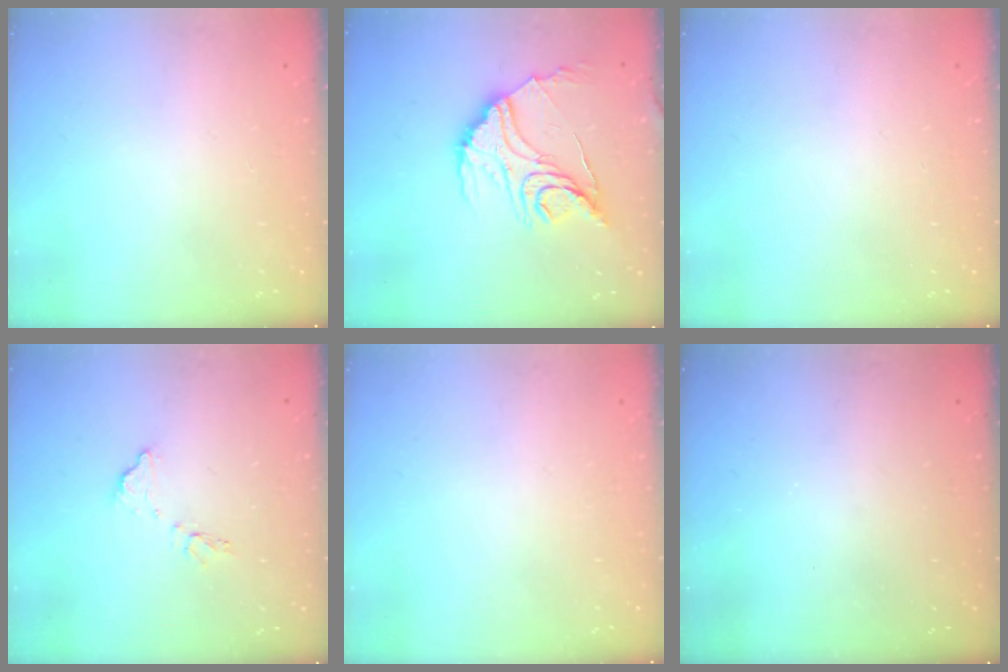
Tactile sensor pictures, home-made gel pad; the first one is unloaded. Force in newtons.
{"total": 17.0, "press": 17.0, "slide": 1.3}
{"total": 0.0}
{"total": 8.0, "press": 8.0, "slide": 0.4}
{"total": 0.0}
{"total": 3.3, "press": 3.3, "slide": 0.1}